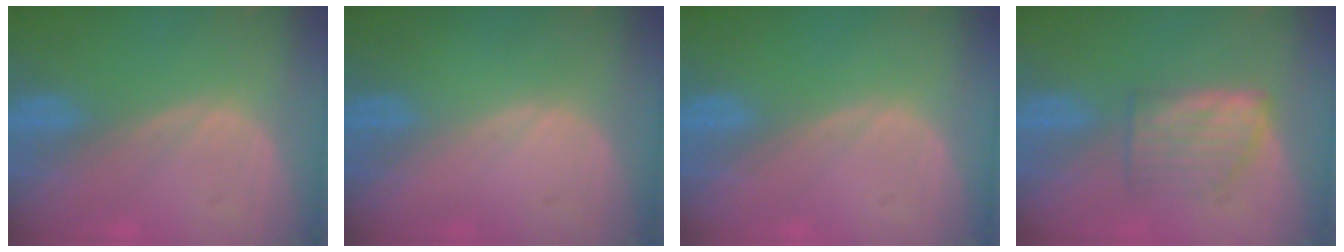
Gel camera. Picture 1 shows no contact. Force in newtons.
{"total": 0.0}
{"total": 0.0}
{"total": 5.6, "press": 5.3, "slide": 1.9}